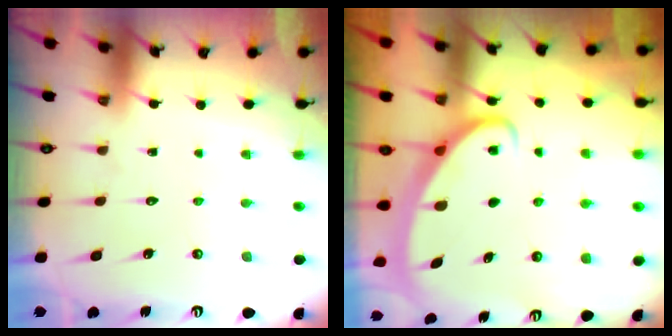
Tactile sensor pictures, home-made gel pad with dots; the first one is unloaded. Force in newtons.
{"total": 2.5, "press": 2.4, "slide": 0.3}